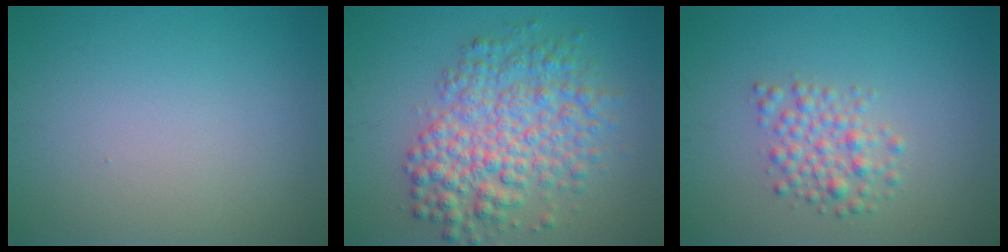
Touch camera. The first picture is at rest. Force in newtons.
{"total": 7.0, "press": 7.0, "slide": 0.1}
{"total": 2.7, "press": 2.7, "slide": 0.1}